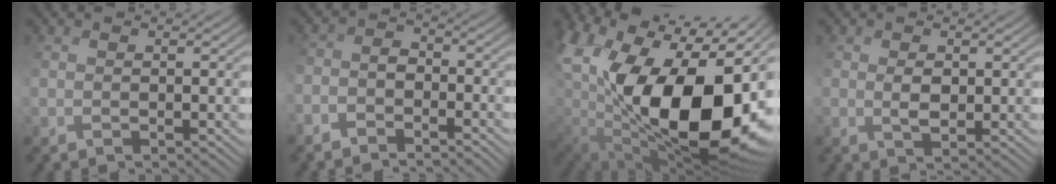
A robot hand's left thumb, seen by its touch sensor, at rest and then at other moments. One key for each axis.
{"total": 3.7, "fx": -3.2, "fy": 1.2, "fz": 1.5, "tx": -0.033, "ty": 0.004, "tz": -0.062}
{"total": 20.6, "fx": 2.1, "fy": 12.3, "fz": 16.3, "tx": -0.321, "ty": -0.044, "tz": 0.084}
{"total": 2.2, "fx": 0.9, "fy": 1.0, "fz": 1.7, "tx": -0.035, "ty": 0.005, "tz": 0.024}